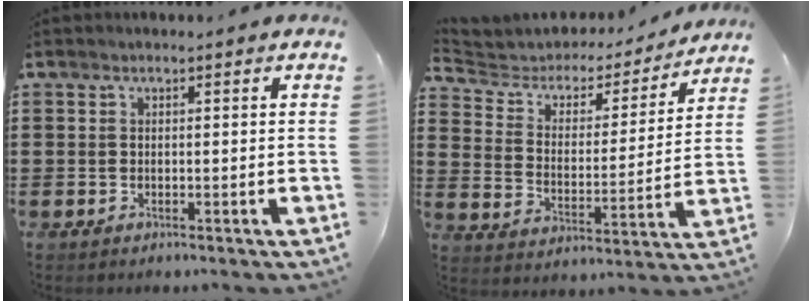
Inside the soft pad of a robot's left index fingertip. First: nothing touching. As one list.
[{"total": 3.9, "force": [3.3, 2.0, 0.7], "torque": [-0.040, -0.022, 0.047]}]